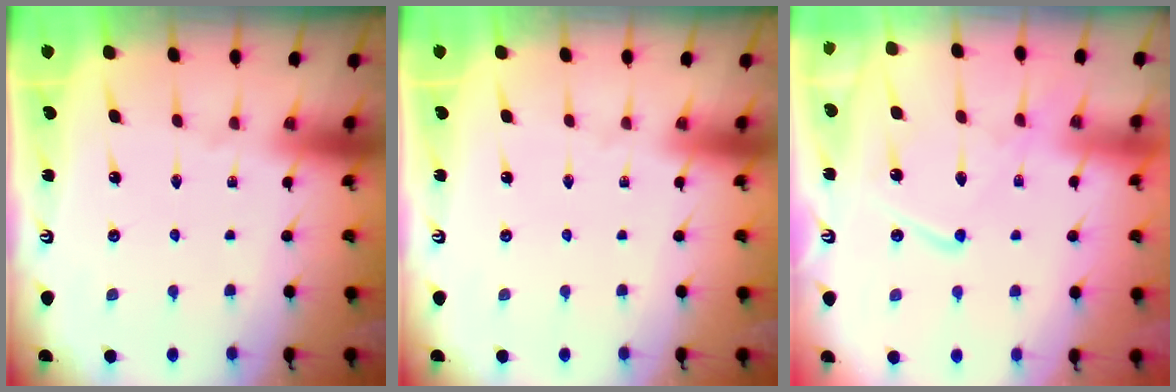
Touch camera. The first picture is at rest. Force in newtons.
{"total": 0.0}
{"total": 12.3, "press": 12.3, "slide": 1.3}